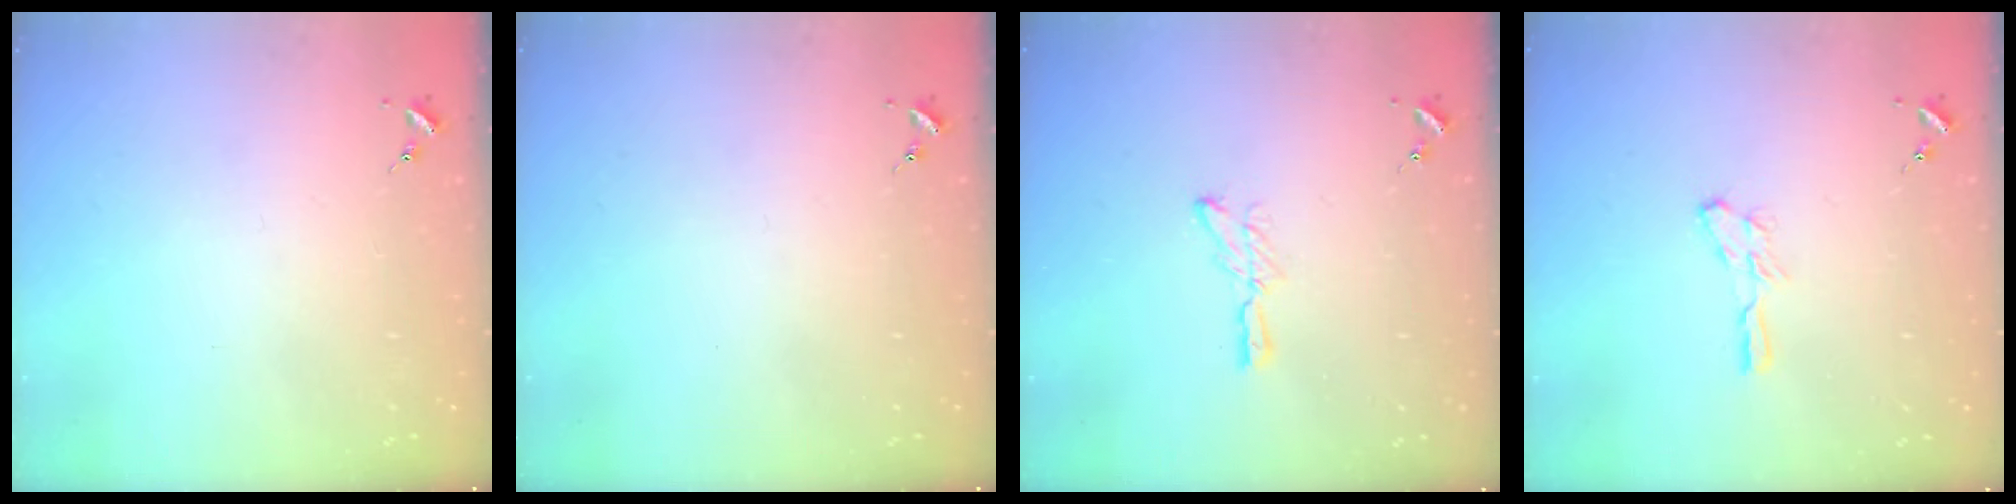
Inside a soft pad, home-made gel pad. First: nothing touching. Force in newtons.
{"total": 0.0}
{"total": 5.5, "press": 5.5, "slide": 0.5}
{"total": 4.8, "press": 4.7, "slide": 0.3}